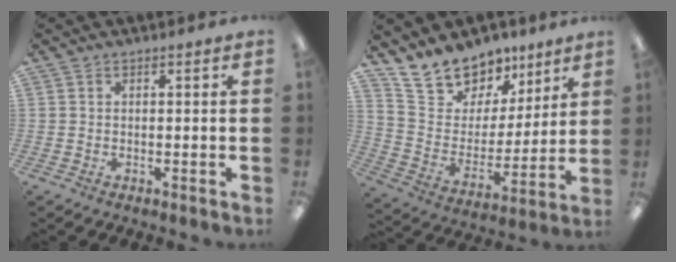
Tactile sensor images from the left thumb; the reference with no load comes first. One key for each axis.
{"total": 15.6, "fx": 12.9, "fy": 8.3, "fz": 2.9, "tx": -0.076, "ty": -0.099, "tz": 0.245}